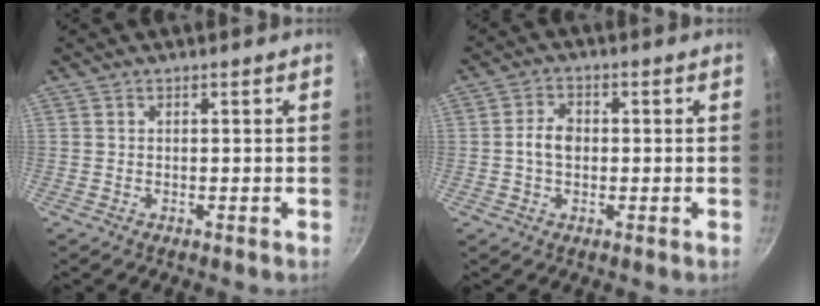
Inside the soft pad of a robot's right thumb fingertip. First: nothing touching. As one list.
[{"total": 4.6, "force": [-0.2, 3.3, 3.3], "torque": [-0.049, 0.014, -0.008]}]